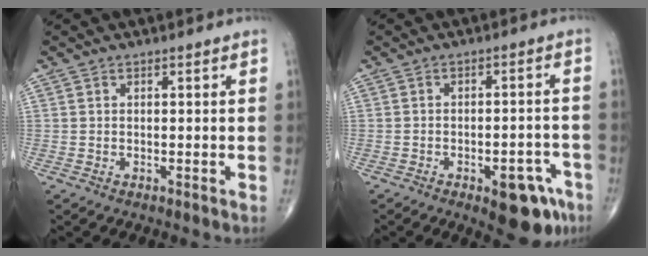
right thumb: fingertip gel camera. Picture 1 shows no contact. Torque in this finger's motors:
{"motor_torque": [1.64, 0.70, 0.70, -0.94, 0.23]}